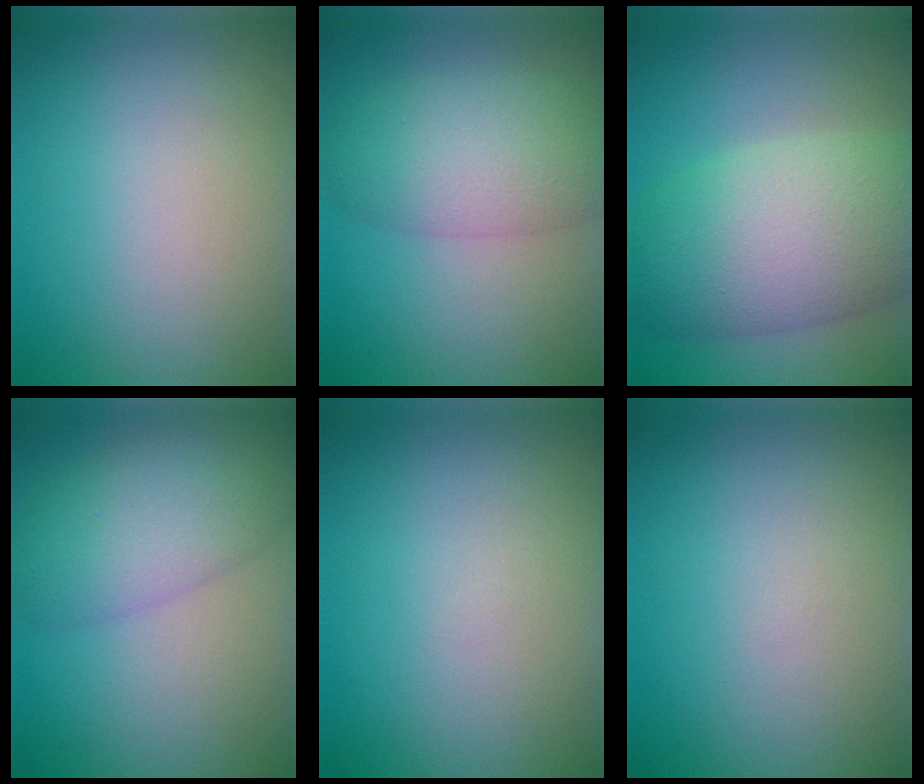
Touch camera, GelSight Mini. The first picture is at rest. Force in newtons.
{"total": 5.8, "press": 5.8, "slide": 0.3}
{"total": 9.8, "press": 9.8, "slide": 0.3}
{"total": 5.7, "press": 5.7, "slide": 0.2}
{"total": 0.0}
{"total": 0.0}